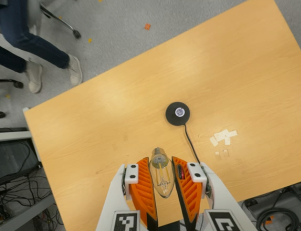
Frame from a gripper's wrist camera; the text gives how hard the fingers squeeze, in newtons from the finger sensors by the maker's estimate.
{"total": 15.5, "left": 17.8, "right": 13.2}